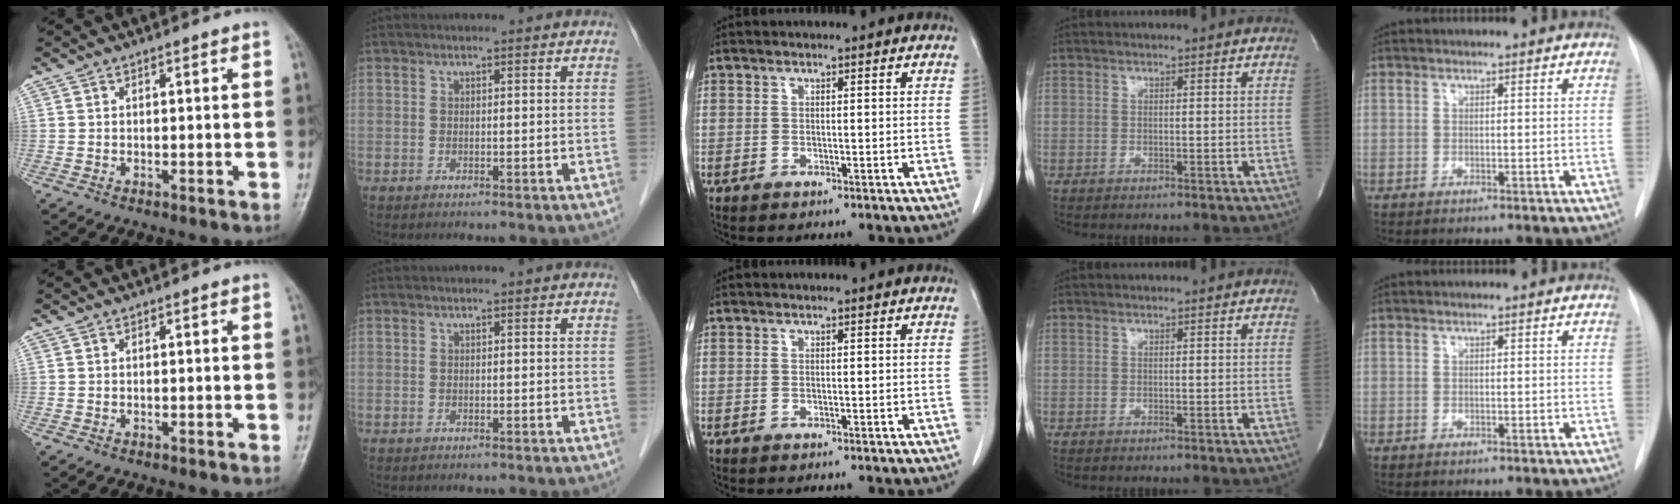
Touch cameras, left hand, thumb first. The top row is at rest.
{}